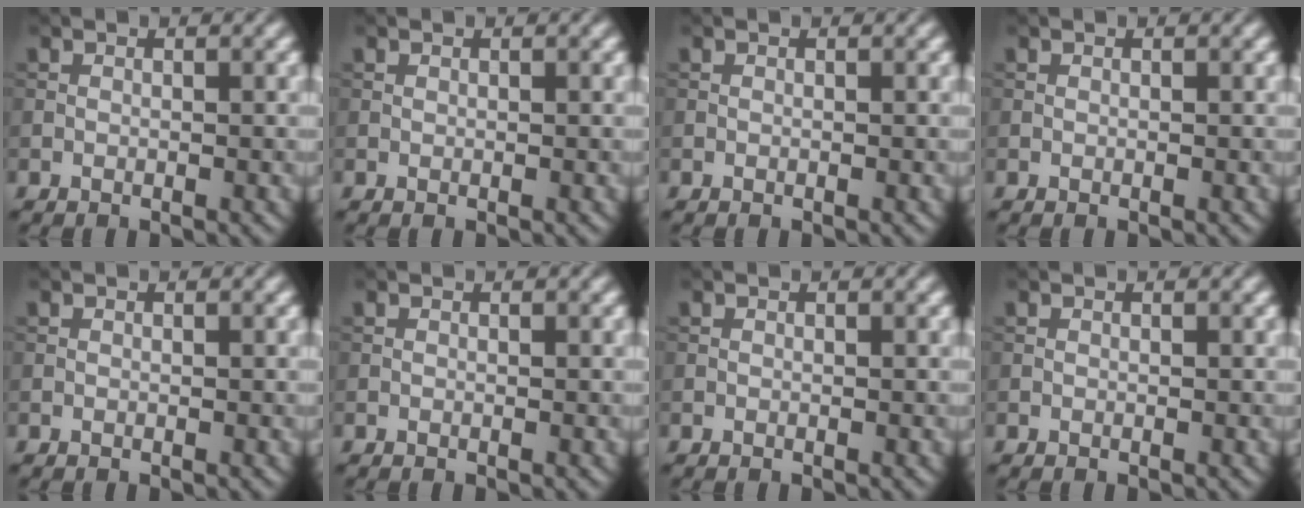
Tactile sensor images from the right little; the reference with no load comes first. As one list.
[{"total": 0.0}, {"total": 0.0}, {"total": 0.0}, {"total": 0.0}, {"total": 0.0}, {"total": 0.0}, {"total": 0.0}]